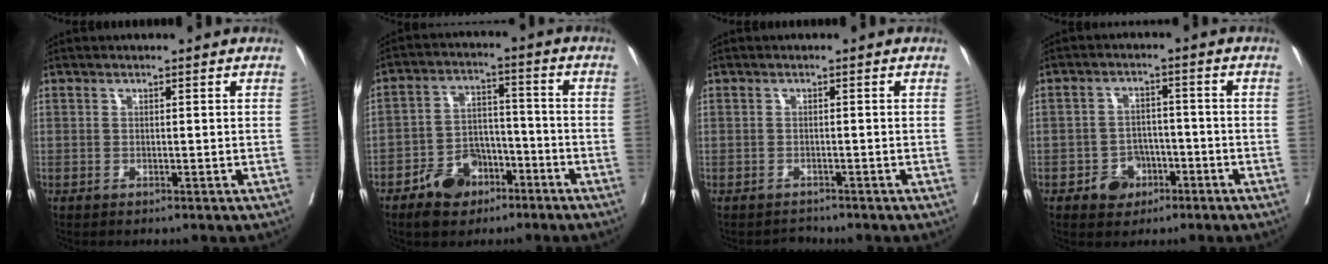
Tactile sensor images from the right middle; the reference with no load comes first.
{"total": 8.0, "force": [-5.1, 5.1, 3.6], "torque": [-0.069, 0.018, -0.084]}
{"total": 1.2, "force": [-1.1, 0.2, -0.6], "torque": [0.005, -0.006, -0.017]}
{"total": 4.7, "force": [-2.4, 3.7, 1.6], "torque": [-0.020, 0.011, -0.033]}